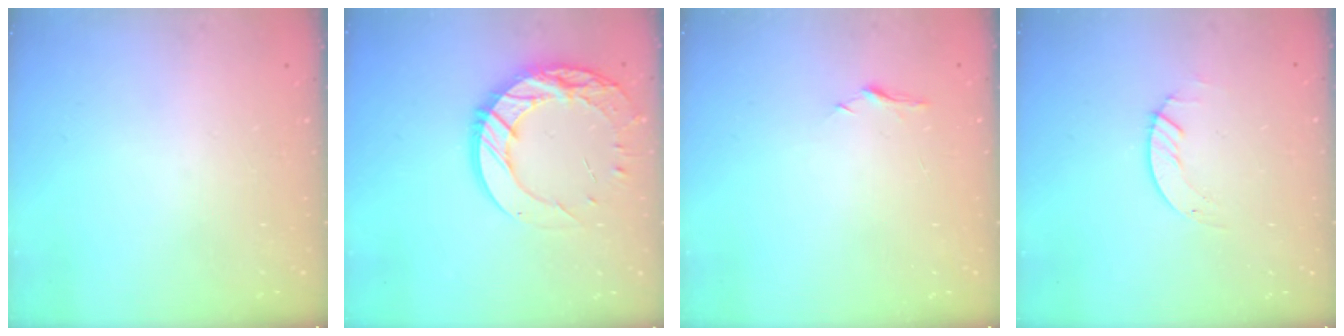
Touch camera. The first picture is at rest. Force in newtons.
{"total": 16.6, "press": 16.5, "slide": 1.2}
{"total": 5.0, "press": 5.0, "slide": 0.6}
{"total": 1.4, "press": 1.4, "slide": 0.2}